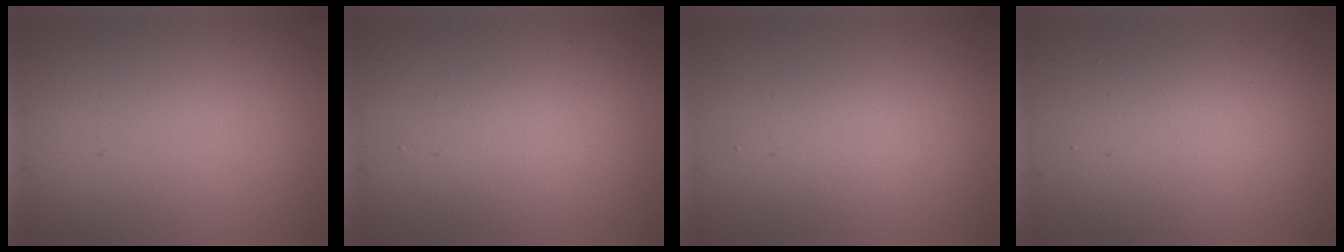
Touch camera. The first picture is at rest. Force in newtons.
{"total": 2.4, "press": 2.4, "slide": 0.1}
{"total": 2.1, "press": 2.1, "slide": 0.1}
{"total": 4.6, "press": 4.6, "slide": 0.4}